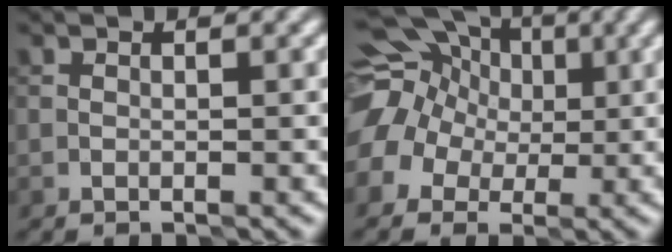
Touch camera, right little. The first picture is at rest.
{"total": 14.1, "force": [2.6, 12.1, 6.8], "torque": [-0.156, 0.044, 0.004]}